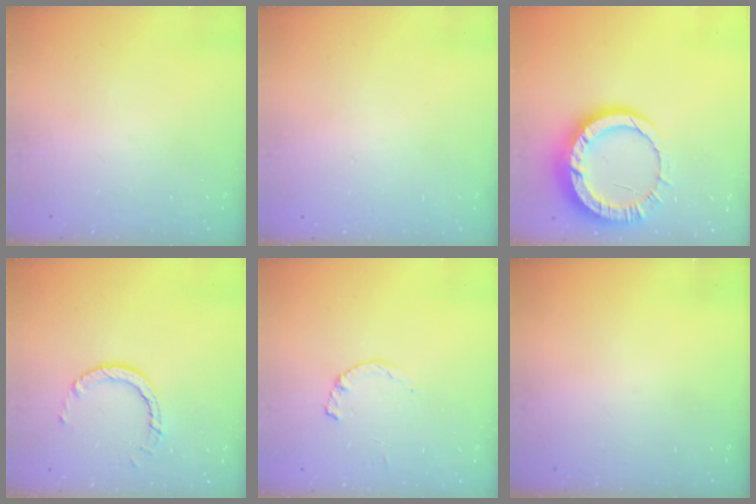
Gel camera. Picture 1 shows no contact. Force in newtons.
{"total": 2.6, "press": 2.6, "slide": 0.2}
{"total": 14.6, "press": 14.5, "slide": 1.5}
{"total": 5.0, "press": 5.0, "slide": 0.3}
{"total": 1.2, "press": 1.2, "slide": 0.3}
{"total": 0.0}